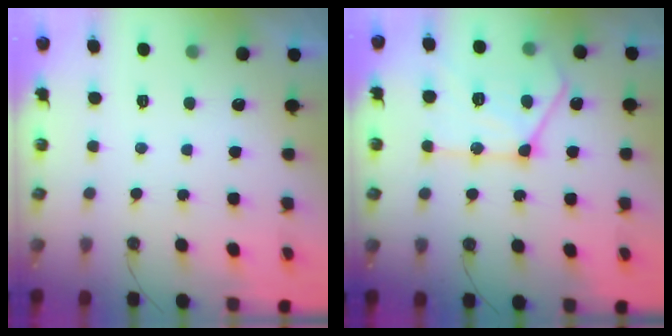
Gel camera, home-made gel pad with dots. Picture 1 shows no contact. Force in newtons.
{"total": 18.2, "press": 18.1, "slide": 1.9}